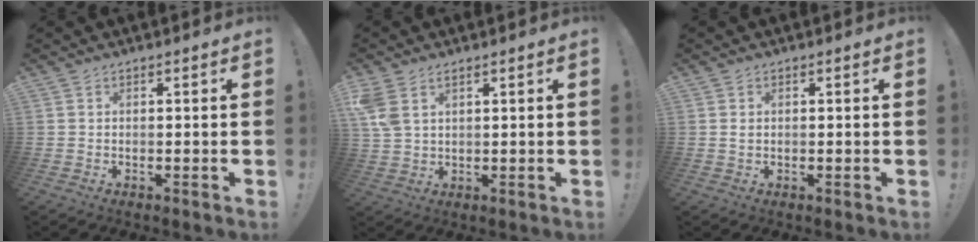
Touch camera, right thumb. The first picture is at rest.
{"total": 5.7, "force": [3.1, 3.3, 3.5], "torque": [-0.073, -0.009, 0.061]}
{"total": 0.7, "force": [0.4, 0.4, 0.4], "torque": [-0.001, -0.001, 0.005]}